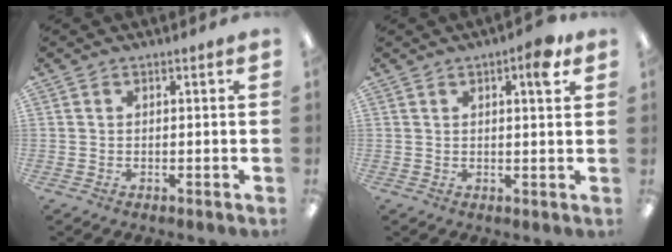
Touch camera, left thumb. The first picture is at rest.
{"total": 4.3, "force": [2.4, 1.1, 3.4], "torque": [-0.042, -0.008, 0.033]}